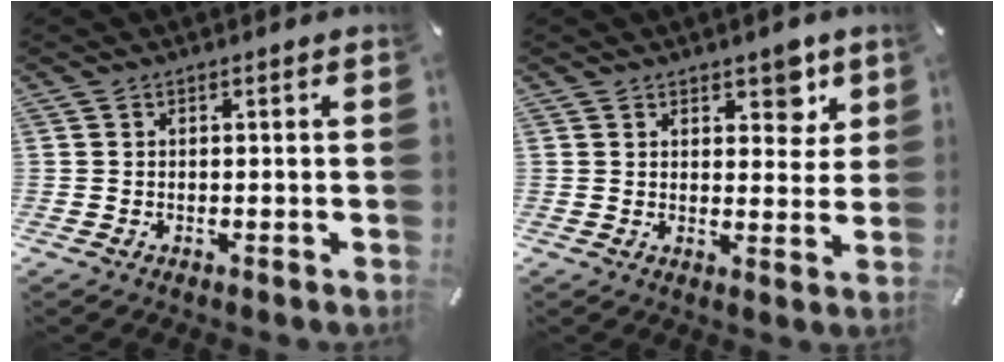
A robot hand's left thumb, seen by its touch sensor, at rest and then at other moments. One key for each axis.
{"total": 4.9, "fx": 3.3, "fy": 3.0, "fz": 2.1, "tx": -0.005, "ty": -0.019, "tz": 0.048}